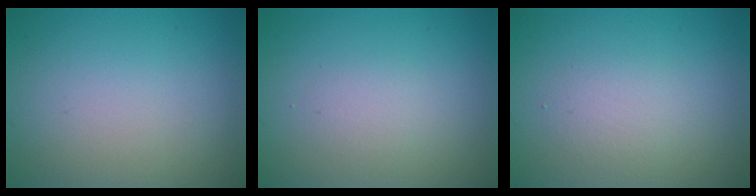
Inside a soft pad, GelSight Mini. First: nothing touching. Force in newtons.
{"total": 1.3, "press": 1.3, "slide": 0.1}
{"total": 1.9, "press": 1.9, "slide": 0.0}